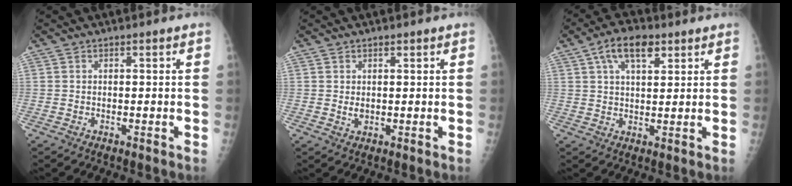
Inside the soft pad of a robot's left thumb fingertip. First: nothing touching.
{"total": 1.9, "force": [0.7, 1.1, 1.3], "torque": [-0.019, -0.007, 0.017]}
{"total": 7.9, "force": [4.0, 3.8, 5.7], "torque": [-0.086, -0.004, 0.067]}